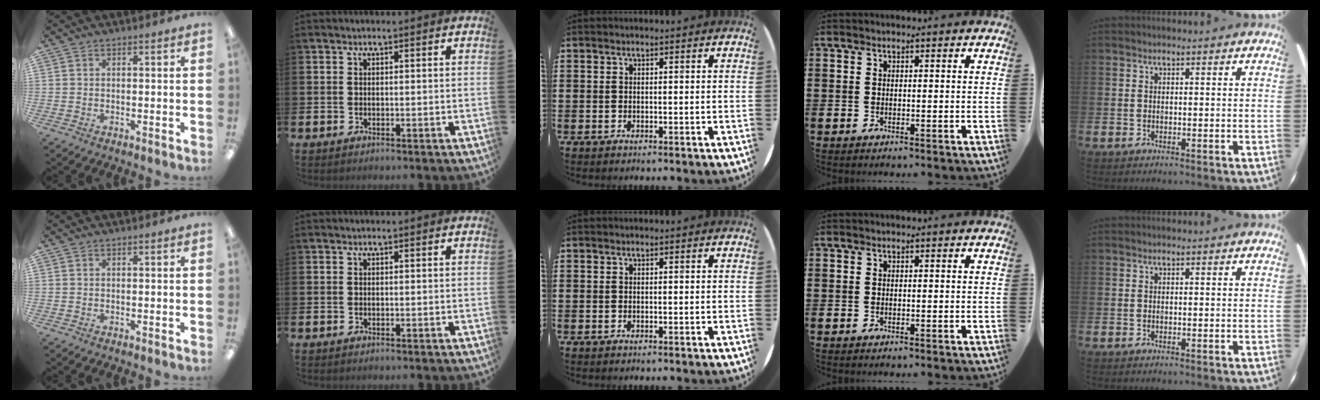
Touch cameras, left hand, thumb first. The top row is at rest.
{}